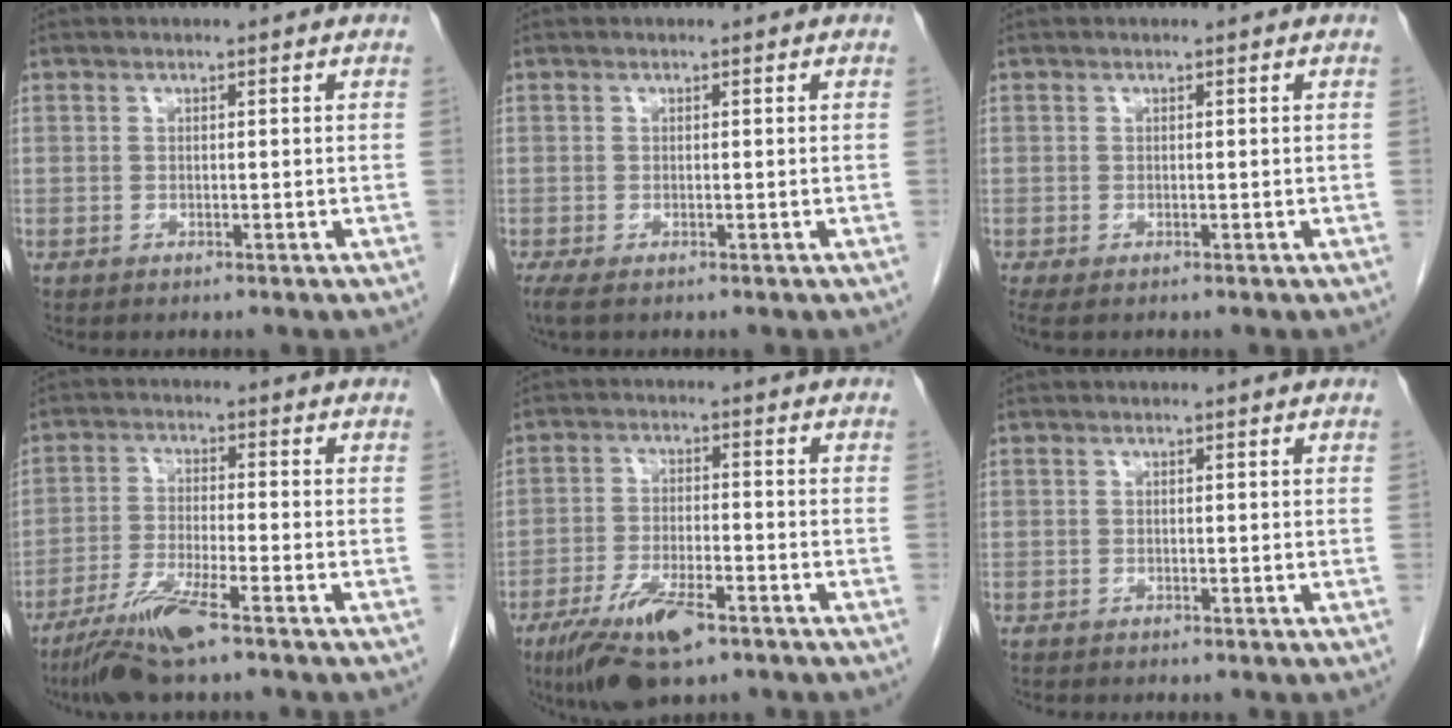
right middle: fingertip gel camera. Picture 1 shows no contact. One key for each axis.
{"total": 1.4, "fx": -1.0, "fy": 0.1, "fz": 1.0, "tx": -0.024, "ty": -0.010, "tz": -0.018}
{"total": 0.9, "fx": -0.6, "fy": 0.1, "fz": 0.6, "tx": -0.012, "ty": -0.007, "tz": -0.008}
{"total": 8.5, "fx": -5.7, "fy": 0.2, "fz": 6.3, "tx": -0.129, "ty": -0.023, "tz": -0.109}
{"total": 10.3, "fx": -6.4, "fy": 2.6, "fz": 7.6, "tx": -0.145, "ty": -0.018, "tz": -0.109}
{"total": 0.5, "fx": -0.5, "fy": 0.1, "fz": 0.0, "tx": -0.008, "ty": -0.001, "tz": -0.012}